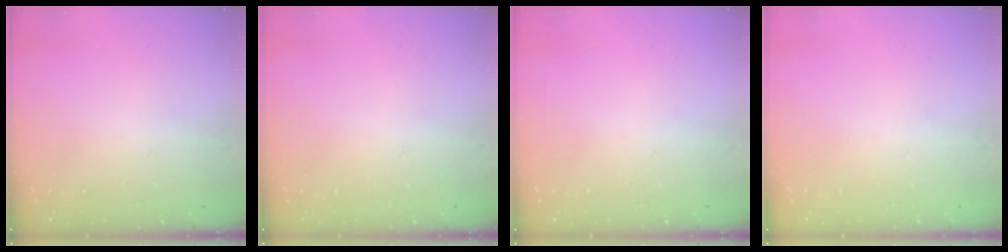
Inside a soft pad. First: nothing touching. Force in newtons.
{"total": 0.0}
{"total": 0.0}
{"total": 0.0}